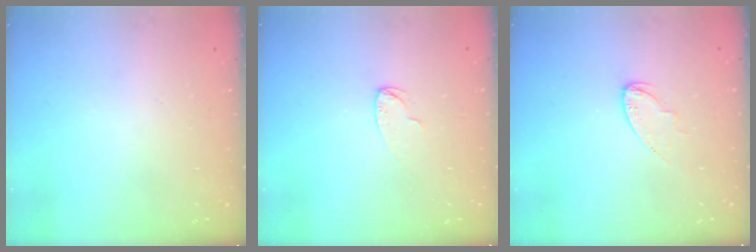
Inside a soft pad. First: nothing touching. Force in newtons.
{"total": 3.8, "press": 3.8, "slide": 0.4}
{"total": 5.3, "press": 5.3, "slide": 0.5}